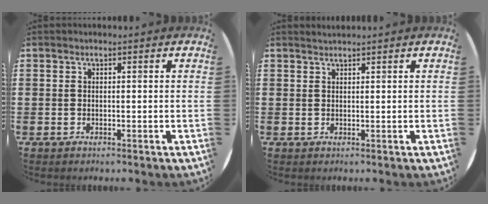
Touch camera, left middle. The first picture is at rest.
{"total": 0.8, "force": [0.7, -0.1, 0.0], "torque": [0.000, -0.001, 0.015]}